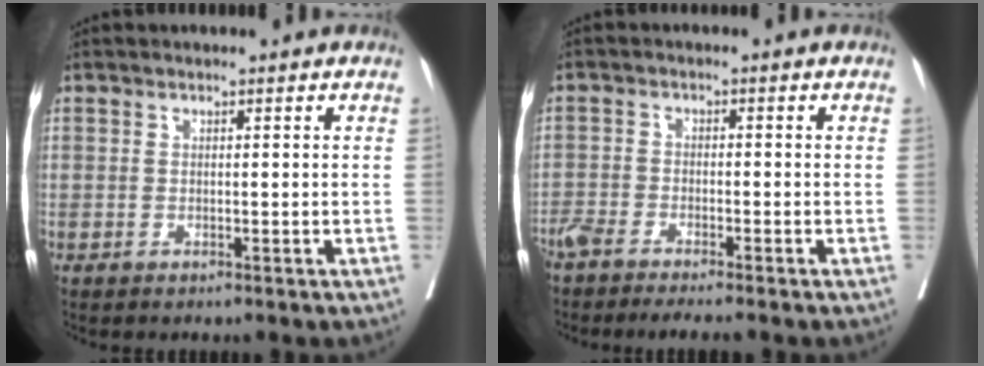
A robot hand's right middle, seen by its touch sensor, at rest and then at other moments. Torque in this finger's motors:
{"motor_torque": [0.15, -0.15, 0.09, 0.05]}